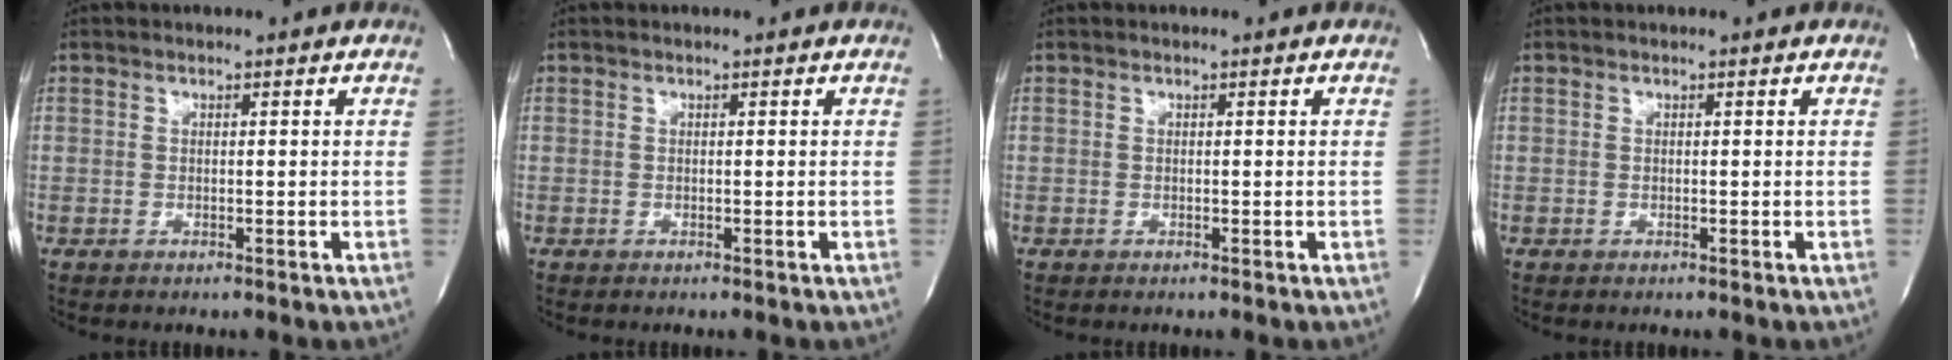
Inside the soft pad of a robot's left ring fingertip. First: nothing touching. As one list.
[{"total": 0.0}, {"total": 0.0}, {"total": 0.0}]